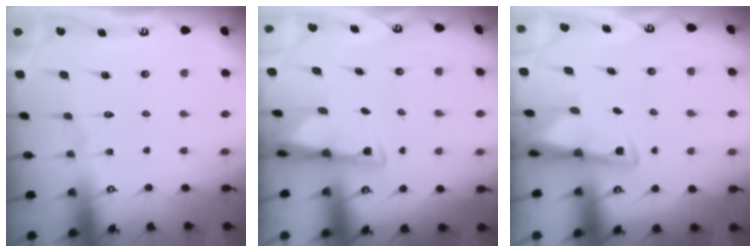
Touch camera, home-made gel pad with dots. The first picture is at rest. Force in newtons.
{"total": 2.9, "press": 2.8, "slide": 0.6}
{"total": 2.9, "press": 2.9, "slide": 0.4}